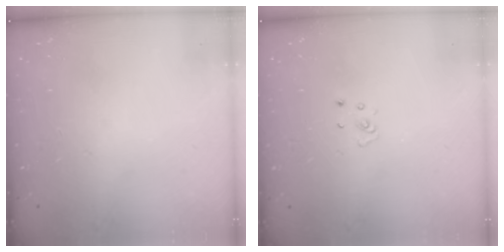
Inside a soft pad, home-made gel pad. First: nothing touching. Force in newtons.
{"total": 2.3, "press": 2.3, "slide": 0.2}